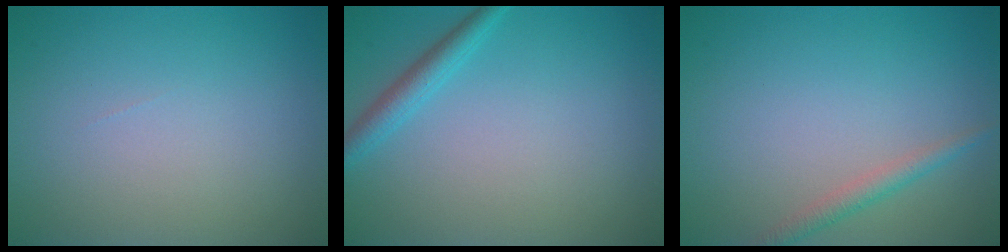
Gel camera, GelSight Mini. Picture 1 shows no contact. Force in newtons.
{"total": 2.0, "press": 2.0, "slide": 0.1}
{"total": 1.6, "press": 1.6, "slide": 0.1}